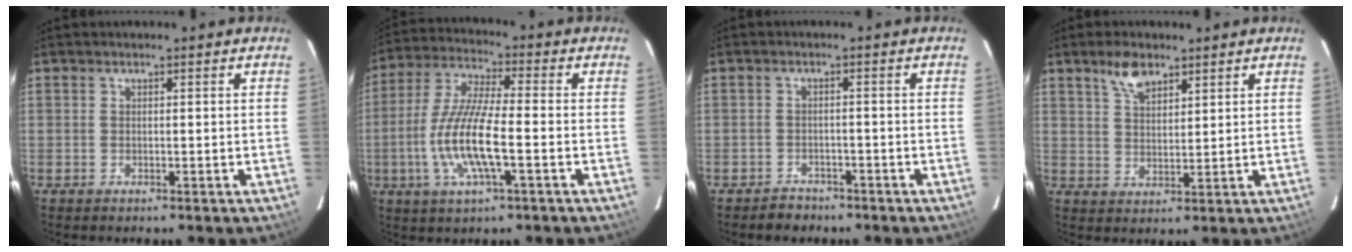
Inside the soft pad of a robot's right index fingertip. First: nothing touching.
{"total": 13.3, "force": [-3.4, 2.5, 12.6], "torque": [-0.263, -0.005, -0.068]}
{"total": 3.3, "force": [-2.7, 1.9, 0.2], "torque": [-0.010, 0.010, -0.038]}
{"total": 5.6, "force": [3.8, 2.6, 3.1], "torque": [-0.051, 0.006, 0.071]}